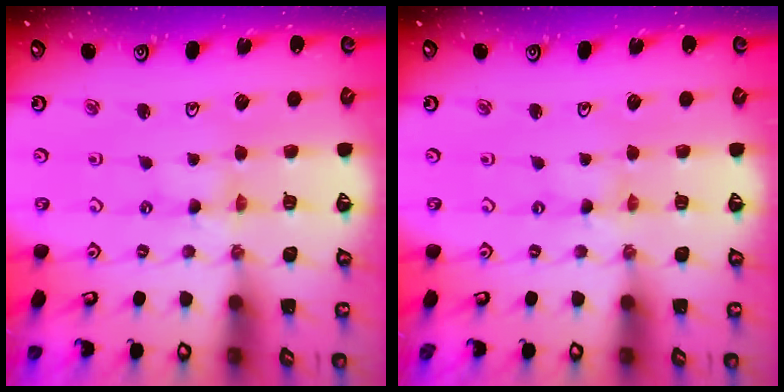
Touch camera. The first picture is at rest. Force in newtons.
{"total": 0.0}